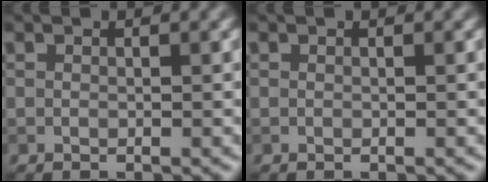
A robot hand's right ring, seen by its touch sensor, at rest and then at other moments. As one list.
[{"total": 0.0}]